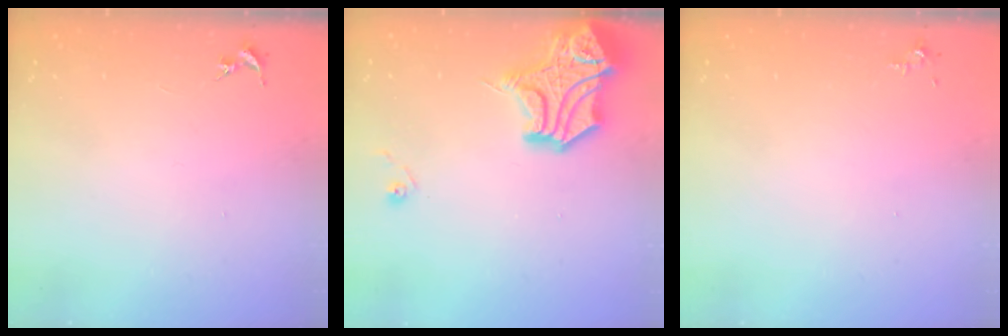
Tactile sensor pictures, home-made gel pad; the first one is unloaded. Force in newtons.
{"total": 21.1, "press": 21.0, "slide": 2.6}
{"total": 3.5, "press": 3.4, "slide": 0.5}